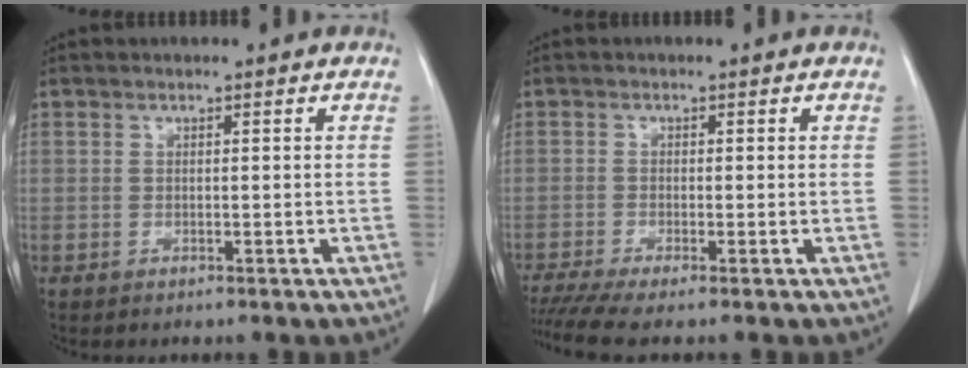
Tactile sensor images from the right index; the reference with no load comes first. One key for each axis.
{"total": 4.2, "fx": -3.1, "fy": 0.0, "fz": 2.9, "tx": -0.055, "ty": -0.008, "tz": -0.059}